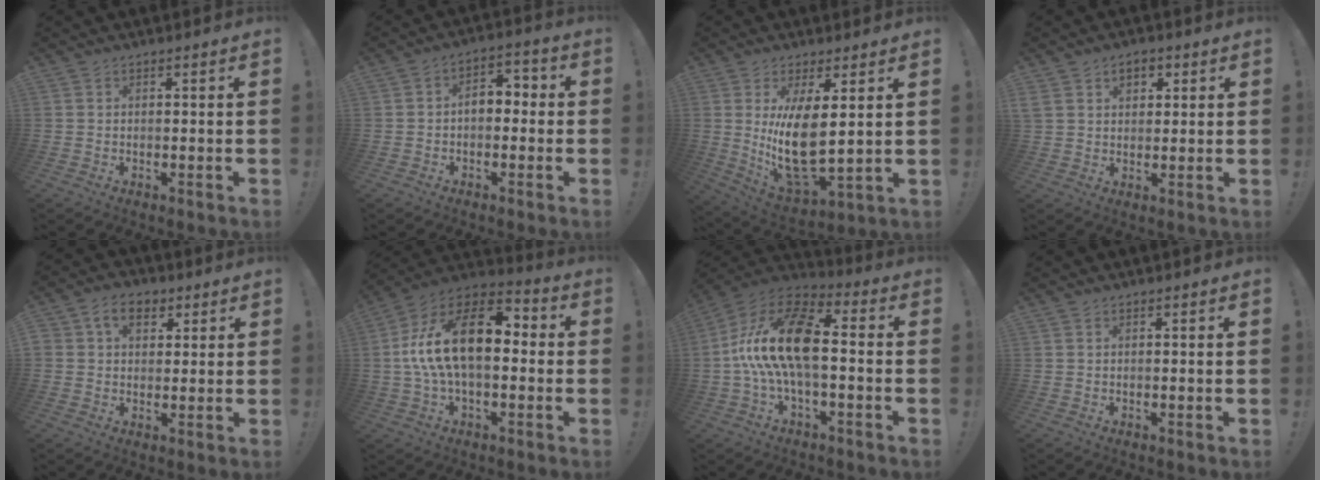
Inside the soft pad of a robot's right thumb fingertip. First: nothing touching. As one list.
[{"total": 6.6, "force": [-0.4, 4.6, 4.8], "torque": [-0.064, 0.009, -0.009]}, {"total": 14.4, "force": [3.3, 5.5, 12.9], "torque": [-0.254, -0.040, 0.059]}, {"total": 5.6, "force": [2.5, 4.3, 2.7], "torque": [-0.048, 0.000, 0.048]}, {"total": 7.6, "force": [3.0, 5.6, 4.1], "torque": [-0.060, 0.001, 0.058]}, {"total": 21.1, "force": [2.3, 10.9, 17.9], "torque": [-0.325, 0.003, 0.041]}, {"total": 19.1, "force": [-0.3, 9.0, 16.8], "torque": [-0.312, 0.022, -0.001]}, {"total": 0.0}]